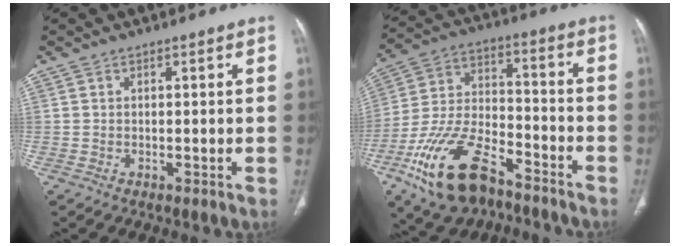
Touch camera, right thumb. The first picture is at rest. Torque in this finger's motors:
{"motor_torque": [0.15, 0.37, 1.50, -1.26, 0.20]}